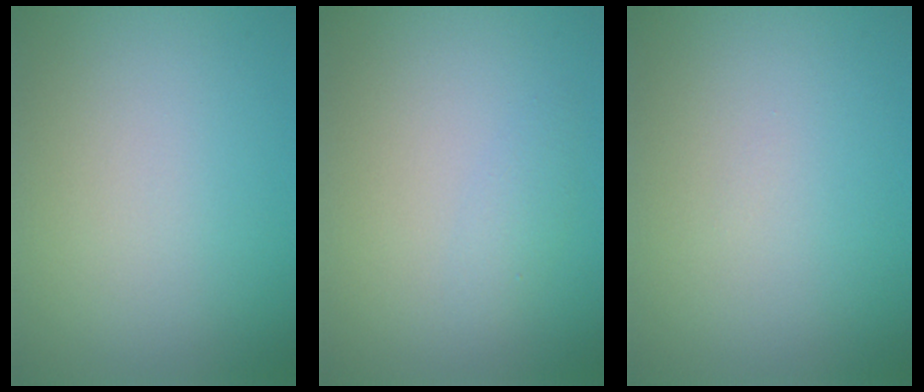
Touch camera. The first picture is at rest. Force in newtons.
{"total": 1.0, "press": 1.0, "slide": 0.0}
{"total": 0.0}